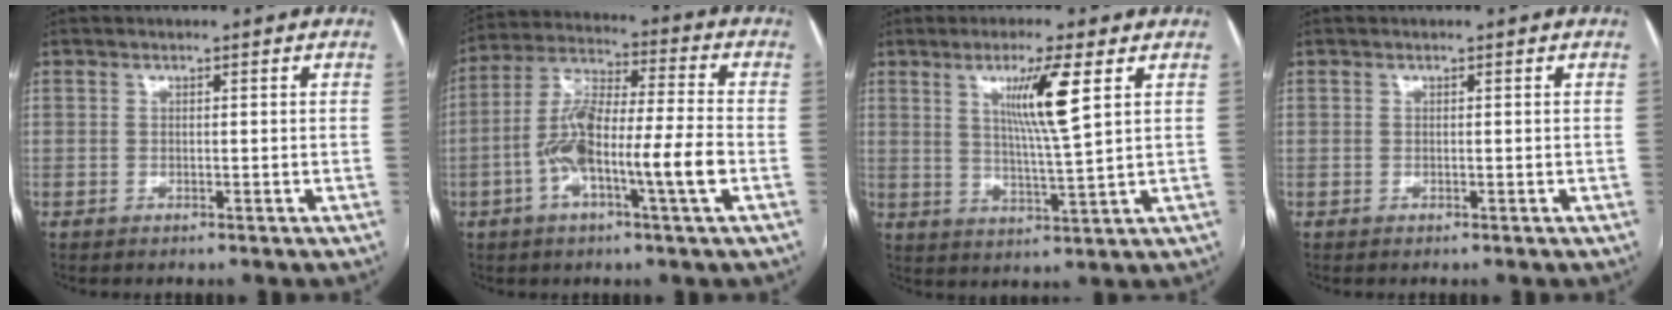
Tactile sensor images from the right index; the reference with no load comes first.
{"total": 13.3, "force": [-3.9, 1.2, 12.7], "torque": [-0.246, 0.010, -0.072]}
{"total": 8.4, "force": [3.3, -0.7, 7.7], "torque": [-0.137, -0.011, 0.060]}
{"total": 0.0}